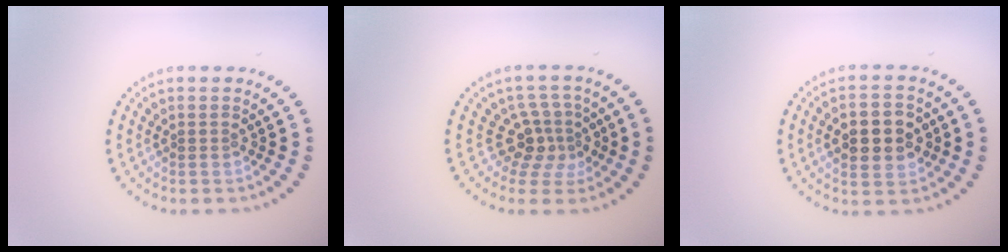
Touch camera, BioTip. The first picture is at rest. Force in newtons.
{"total": 3.2, "press": 2.3, "slide": 2.3}
{"total": 5.2, "press": 5.2, "slide": 0.2}